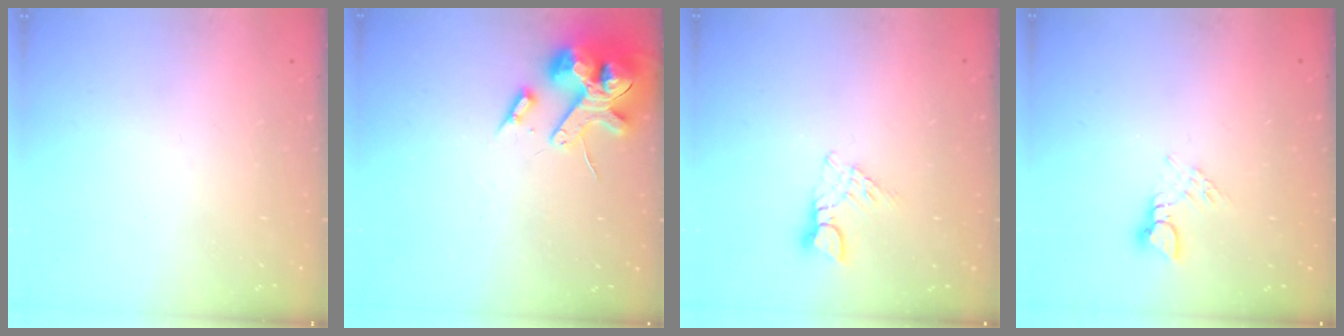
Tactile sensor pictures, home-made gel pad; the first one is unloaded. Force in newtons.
{"total": 15.2, "press": 15.0, "slide": 2.4}
{"total": 3.6, "press": 3.6, "slide": 0.3}
{"total": 4.7, "press": 4.7, "slide": 0.0}